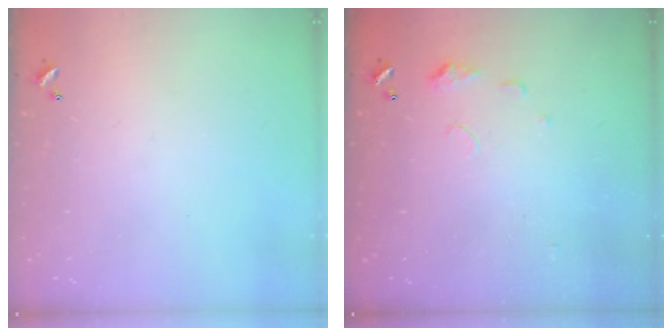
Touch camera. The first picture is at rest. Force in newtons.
{"total": 5.6, "press": 5.6, "slide": 0.7}